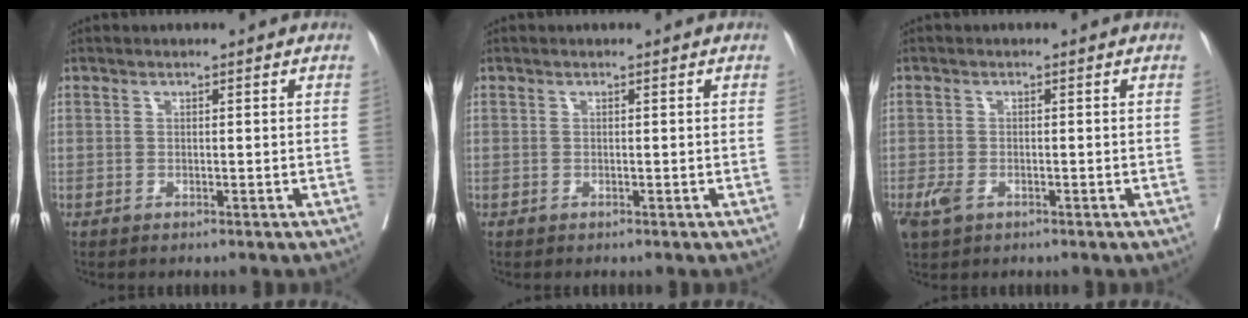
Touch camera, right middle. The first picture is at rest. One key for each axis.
{"total": 0.5, "fx": 0.5, "fy": -0.2, "fz": -0.1, "tx": -0.004, "ty": -0.001, "tz": 0.006}
{"total": 3.2, "fx": -1.6, "fy": 1.8, "fz": 2.1, "tx": -0.046, "ty": -0.005, "tz": -0.022}